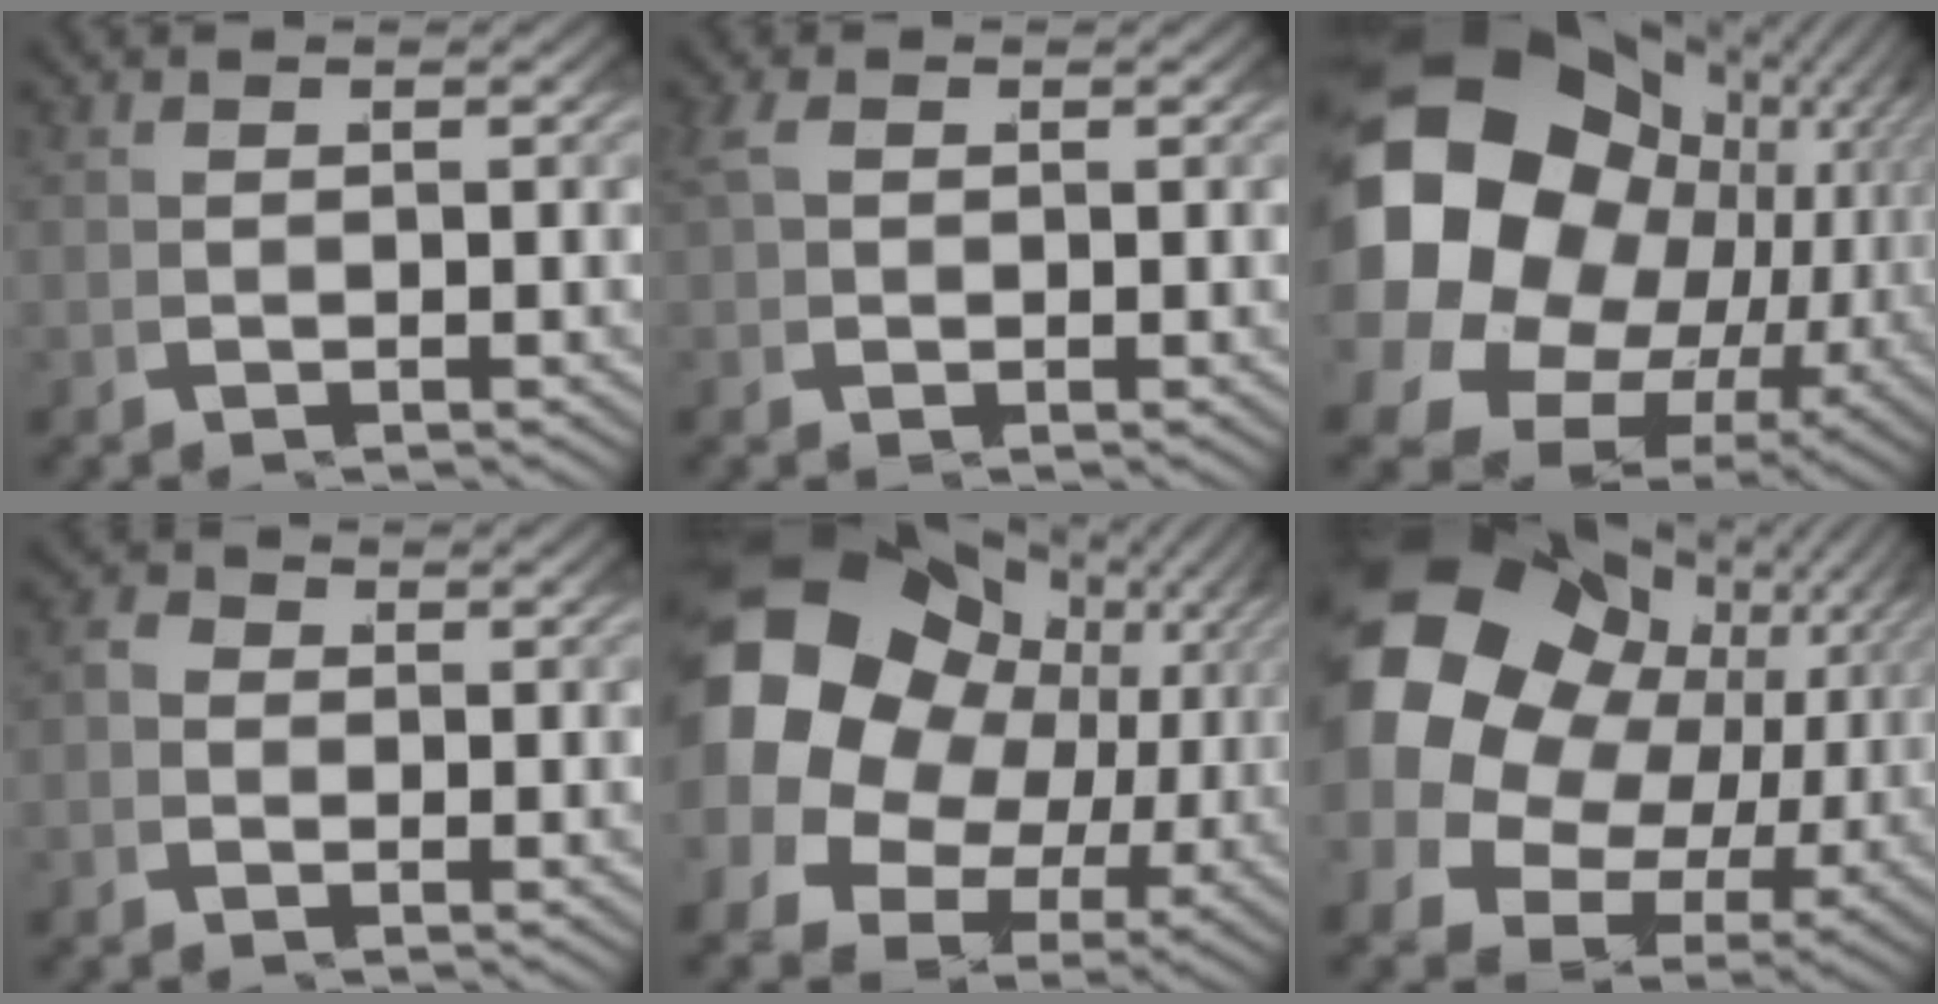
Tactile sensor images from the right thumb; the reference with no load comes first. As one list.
[{"total": 1.7, "force": [0.5, 1.3, 0.9], "torque": [-0.023, -0.001, 0.010]}, {"total": 27.5, "force": [0.7, 20.5, 18.2], "torque": [-0.330, -0.044, 0.014]}, {"total": 1.7, "force": [0.0, 1.6, 0.5], "torque": [-0.012, 0.002, -0.010]}, {"total": 20.3, "force": [2.2, 15.3, 13.1], "torque": [-0.249, -0.016, 0.036]}, {"total": 20.1, "force": [2.9, 15.0, 13.1], "torque": [-0.250, -0.014, 0.043]}]